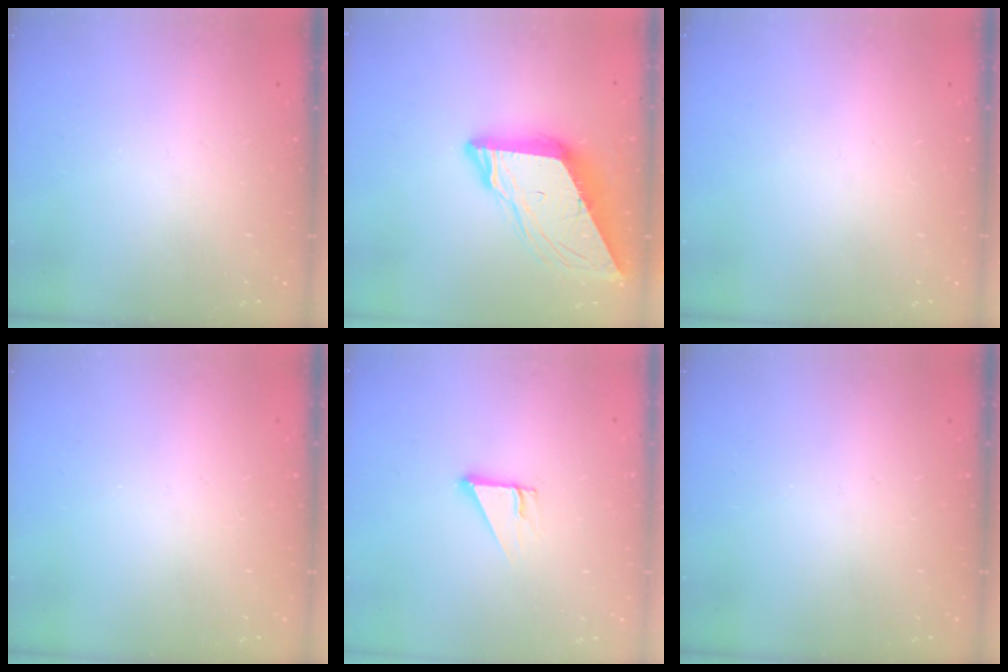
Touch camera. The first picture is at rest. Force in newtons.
{"total": 9.3, "press": 9.2, "slide": 0.8}
{"total": 0.0}
{"total": 0.0}
{"total": 2.7, "press": 2.7, "slide": 0.0}
{"total": 0.0}